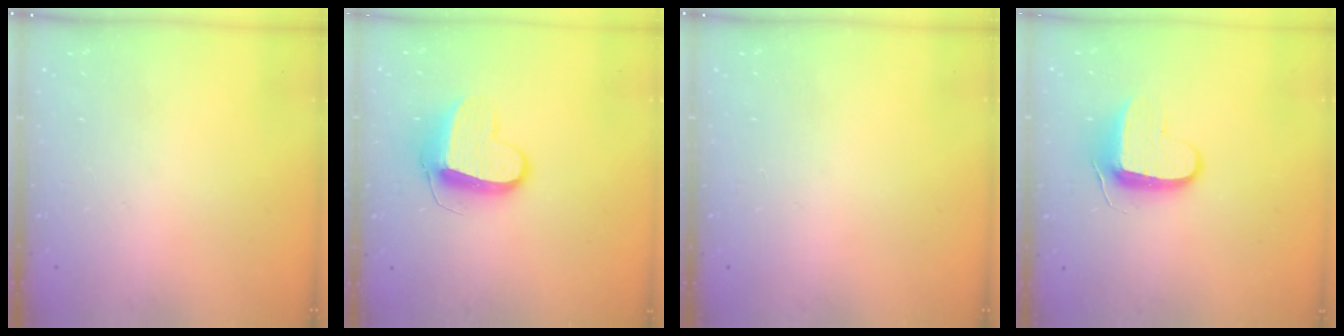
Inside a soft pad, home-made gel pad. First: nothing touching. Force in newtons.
{"total": 10.7, "press": 10.7, "slide": 0.5}
{"total": 0.0}
{"total": 9.1, "press": 9.1, "slide": 1.0}